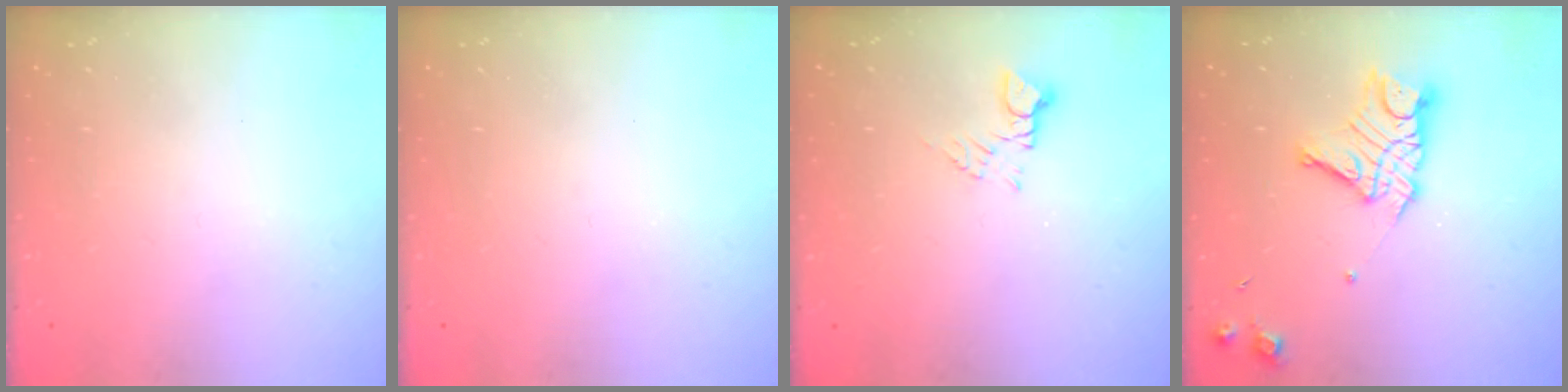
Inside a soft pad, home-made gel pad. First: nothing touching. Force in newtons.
{"total": 0.0}
{"total": 3.3, "press": 3.2, "slide": 0.4}
{"total": 11.9, "press": 11.9, "slide": 1.2}